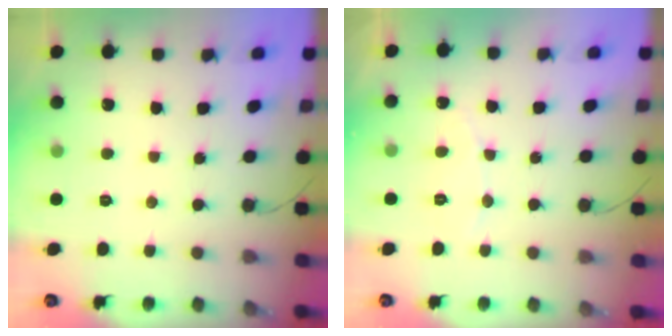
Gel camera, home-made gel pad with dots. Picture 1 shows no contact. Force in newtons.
{"total": 5.7, "press": 5.7, "slide": 0.3}